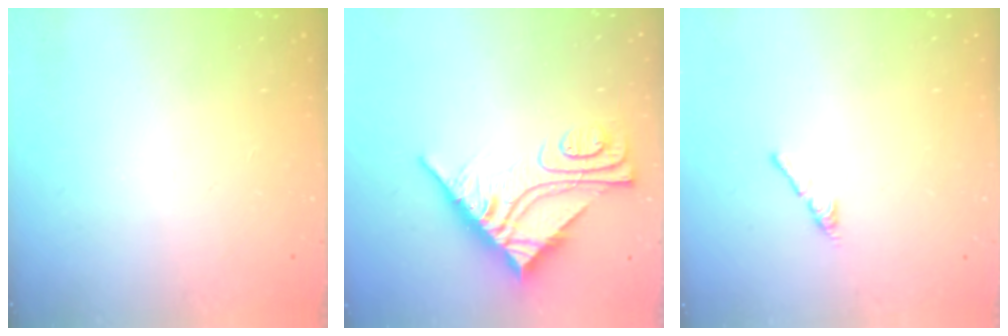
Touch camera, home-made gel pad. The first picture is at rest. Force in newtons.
{"total": 10.6, "press": 10.5, "slide": 1.0}
{"total": 2.7, "press": 2.7, "slide": 0.7}